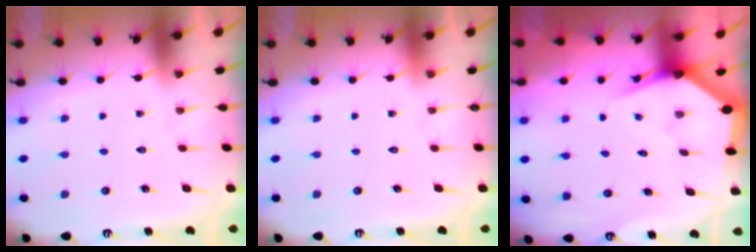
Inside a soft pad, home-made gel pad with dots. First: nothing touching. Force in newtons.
{"total": 0.0}
{"total": 2.9, "press": 2.9, "slide": 0.2}